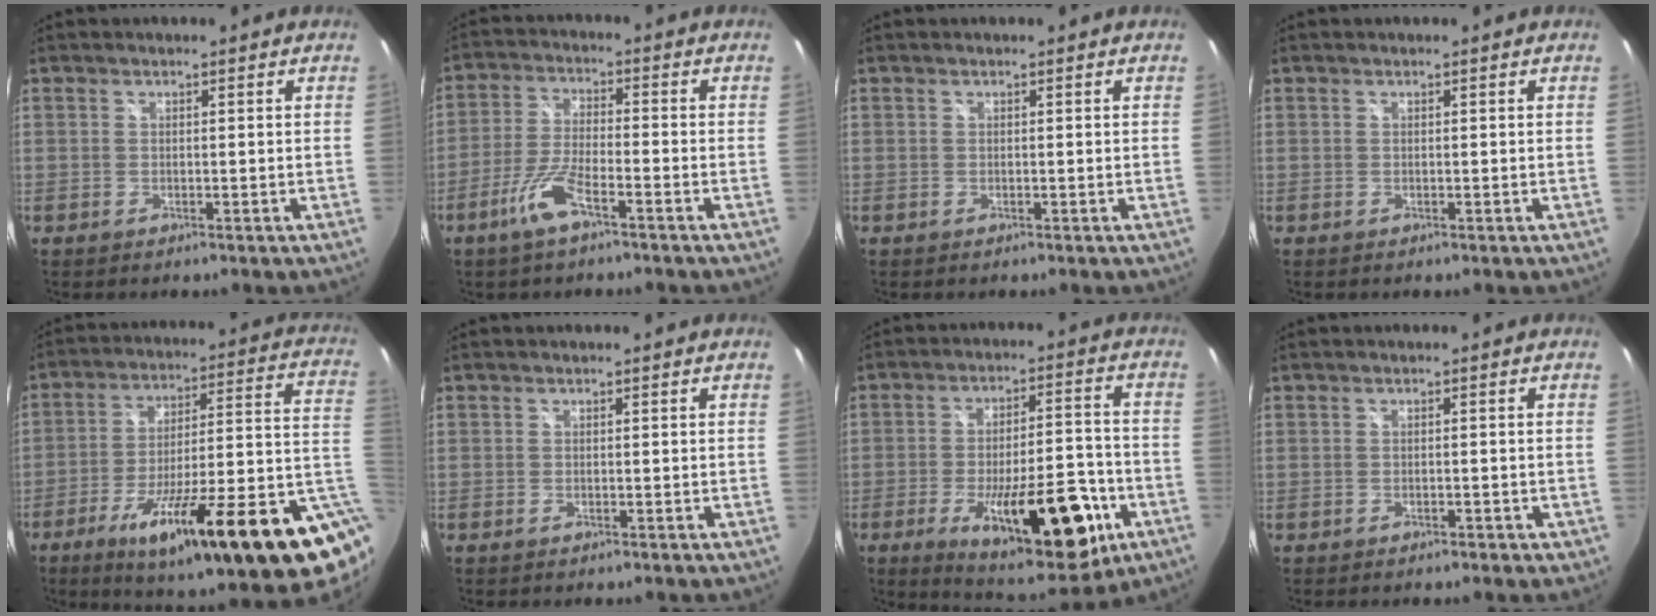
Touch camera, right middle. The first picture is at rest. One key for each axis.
{"total": 7.3, "fx": -4.5, "fy": 1.5, "fz": 5.6, "tx": -0.125, "ty": -0.003, "tz": -0.089}
{"total": 0.0}
{"total": 0.0}
{"total": 28.1, "fx": -9.9, "fy": 4.2, "fz": 25.9, "tx": -0.363, "ty": -0.033, "tz": -0.145}
{"total": 0.0}
{"total": 21.3, "fx": -9.1, "fy": 7.9, "fz": 17.5, "tx": -0.269, "ty": -0.017, "tz": -0.114}
{"total": 2.1, "fx": -1.4, "fy": 1.1, "fz": 1.1, "tx": -0.018, "ty": -0.002, "tz": -0.013}